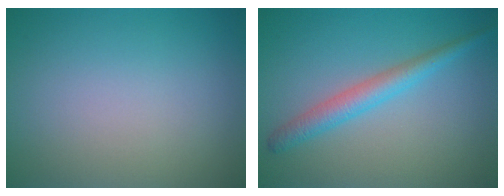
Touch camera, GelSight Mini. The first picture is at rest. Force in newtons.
{"total": 2.9, "press": 2.9, "slide": 0.0}